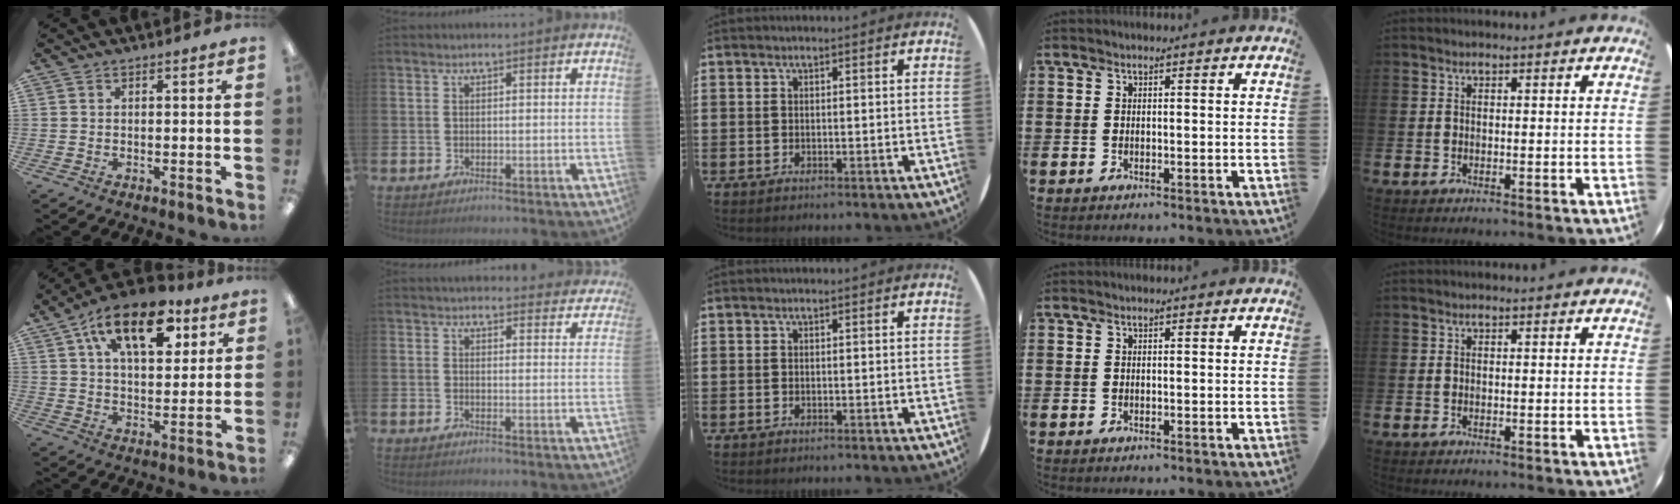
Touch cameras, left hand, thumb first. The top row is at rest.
{"thumb": {"total": 17.5, "force": [8.8, 8.9, 12.2], "torque": [-0.181, -0.024, 0.145]}, "index": {"total": 3.5, "force": [3.4, 0.8, 0.2], "torque": [-0.001, -0.019, 0.061]}}